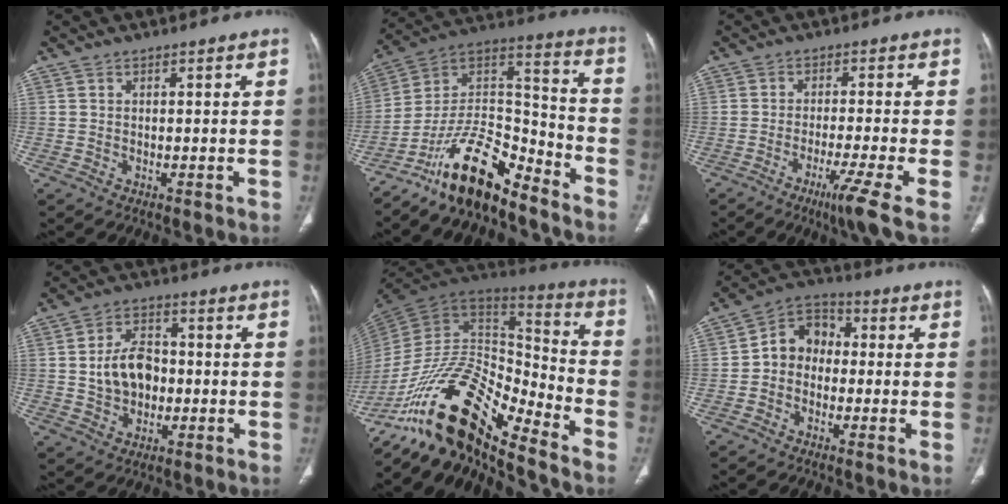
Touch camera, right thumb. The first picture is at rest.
{"total": 16.3, "force": [-12.7, 5.6, 8.5], "torque": [-0.127, 0.110, -0.229]}
{"total": 7.5, "force": [-3.6, -0.6, 6.5], "torque": [-0.119, -0.006, -0.064]}
{"total": 9.4, "force": [-0.5, 6.8, 6.4], "torque": [-0.089, 0.016, -0.009]}
{"total": 23.3, "force": [-16.2, 7.7, 14.9], "torque": [-0.260, 0.089, -0.291]}
{"total": 7.8, "force": [-0.9, 6.4, 4.3], "torque": [-0.044, 0.033, -0.036]}